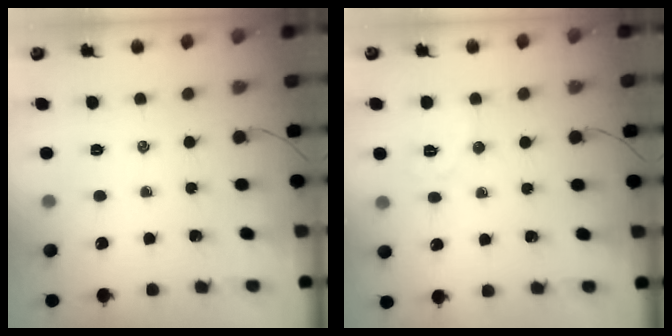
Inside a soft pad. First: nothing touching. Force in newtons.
{"total": 6.8, "press": 6.7, "slide": 0.9}